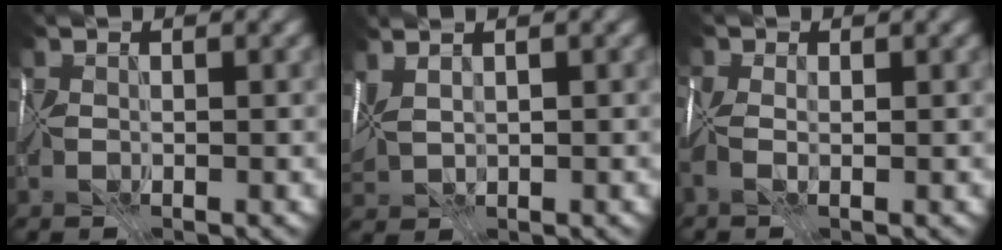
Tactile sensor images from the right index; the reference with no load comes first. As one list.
[{"total": 3.5, "force": [1.6, 1.8, 2.6], "torque": [-0.060, 0.015, 0.041]}, {"total": 3.2, "force": [-0.4, 2.0, 2.5], "torque": [-0.062, 0.008, -0.001]}]